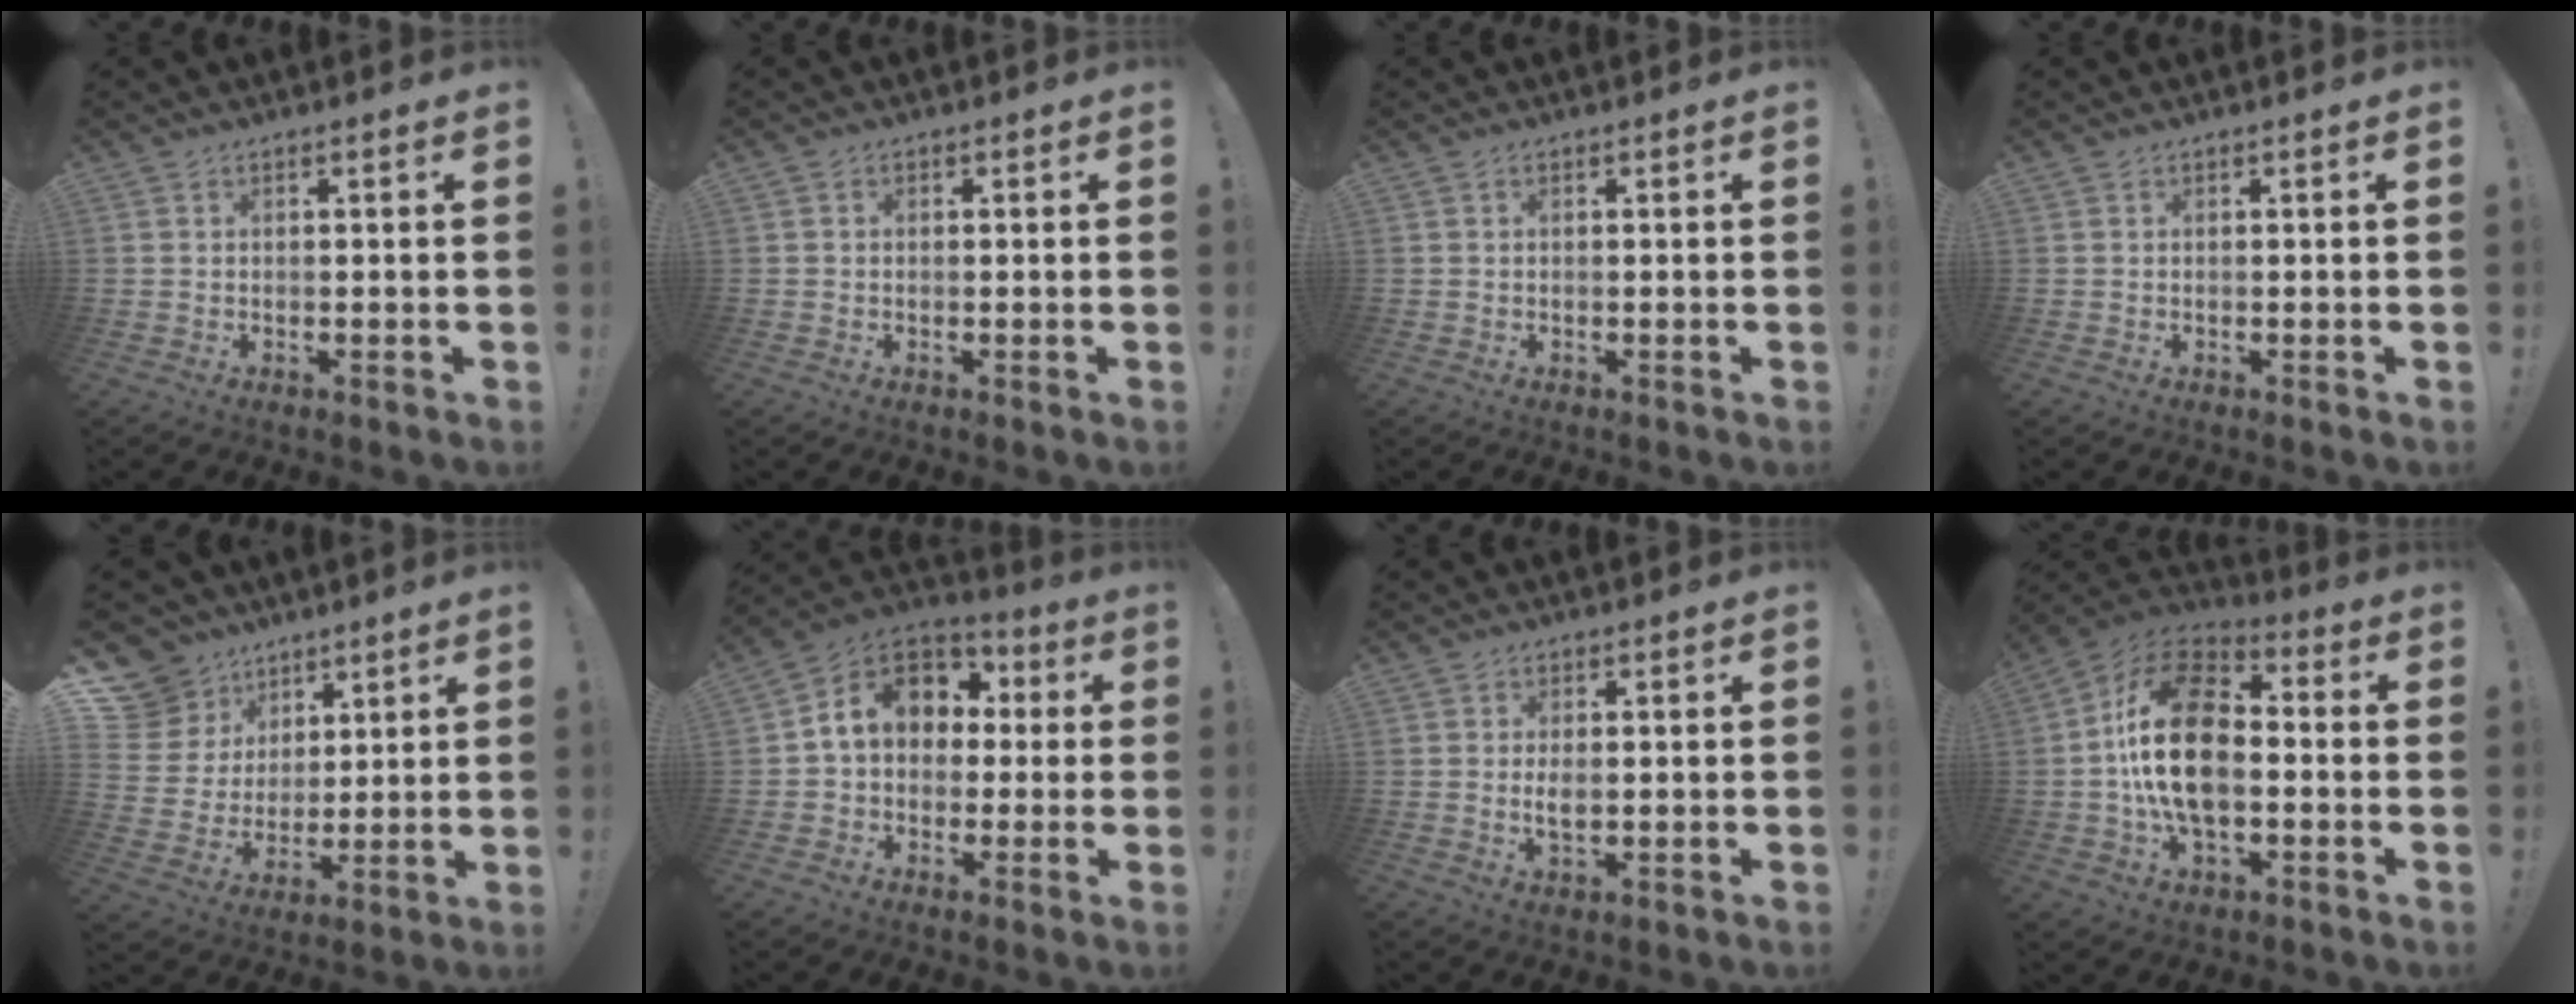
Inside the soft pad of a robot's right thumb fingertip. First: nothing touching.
{"total": 0.7, "force": [-0.3, 0.6, 0.2], "torque": [-0.006, 0.005, -0.006]}
{"total": 0.0}
{"total": 0.0}
{"total": 11.5, "force": [6.5, 9.2, 2.4], "torque": [-0.039, -0.049, 0.139]}
{"total": 12.2, "force": [2.4, 9.6, 7.1], "torque": [-0.103, 0.007, 0.049]}
{"total": 3.1, "force": [0.0, 1.4, 2.8], "torque": [-0.043, -0.004, -0.003]}
{"total": 22.2, "force": [-1.0, 13.4, 17.7], "torque": [-0.318, 0.025, -0.015]}